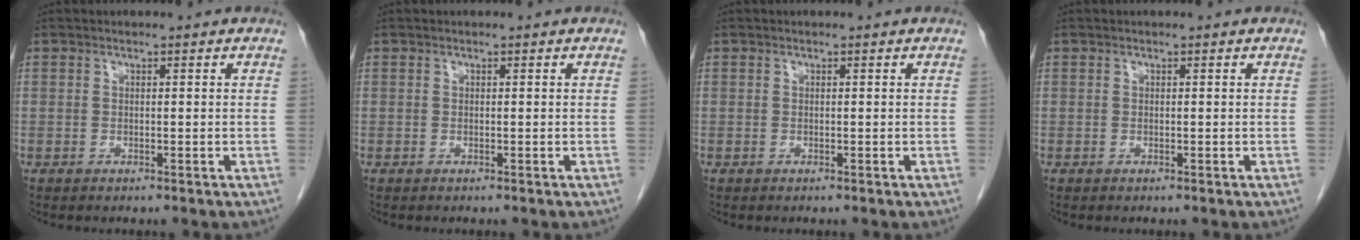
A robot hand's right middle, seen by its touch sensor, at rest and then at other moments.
{"total": 0.0}
{"total": 0.0}
{"total": 0.0}